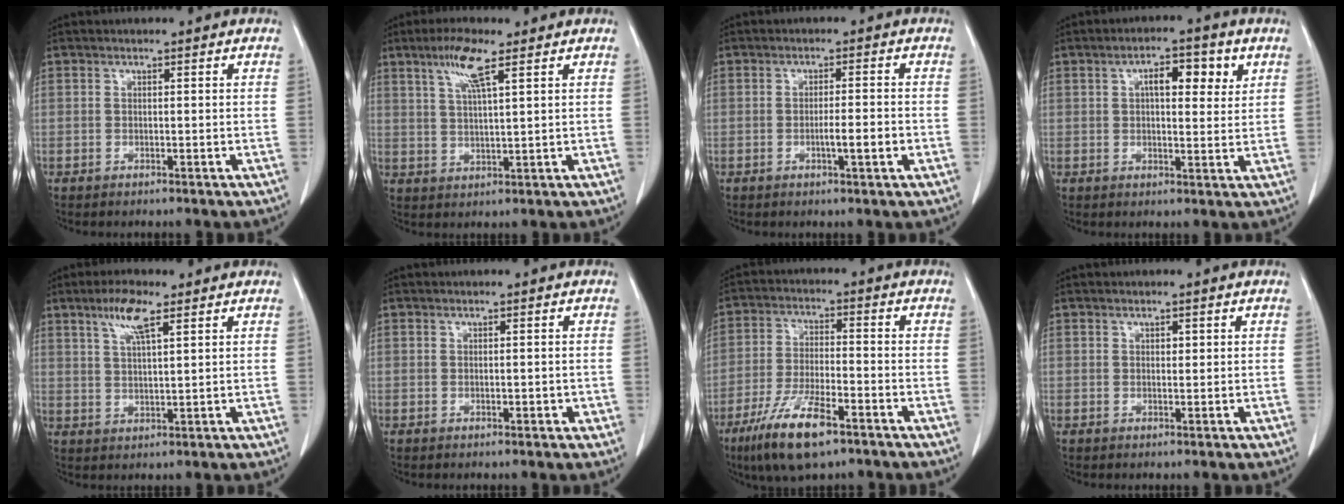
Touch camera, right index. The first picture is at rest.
{"total": 6.9, "force": [3.8, 0.9, 5.7], "torque": [-0.117, 0.006, 0.075]}
{"total": 4.3, "force": [-1.2, 0.6, 4.0], "torque": [-0.070, -0.001, -0.015]}
{"total": 7.7, "force": [2.9, 2.7, 6.6], "torque": [-0.104, 0.012, 0.044]}
{"total": 6.3, "force": [3.6, 1.4, 5.0], "torque": [-0.102, 0.005, 0.070]}
{"total": 1.9, "force": [-0.3, 0.9, 1.6], "torque": [-0.034, 0.004, 0.002]}
{"total": 12.0, "force": [-7.3, 3.0, 9.0], "torque": [-0.182, -0.017, -0.127]}
{"total": 1.4, "force": [0.4, 0.8, 1.0], "torque": [-0.021, -0.001, 0.008]}